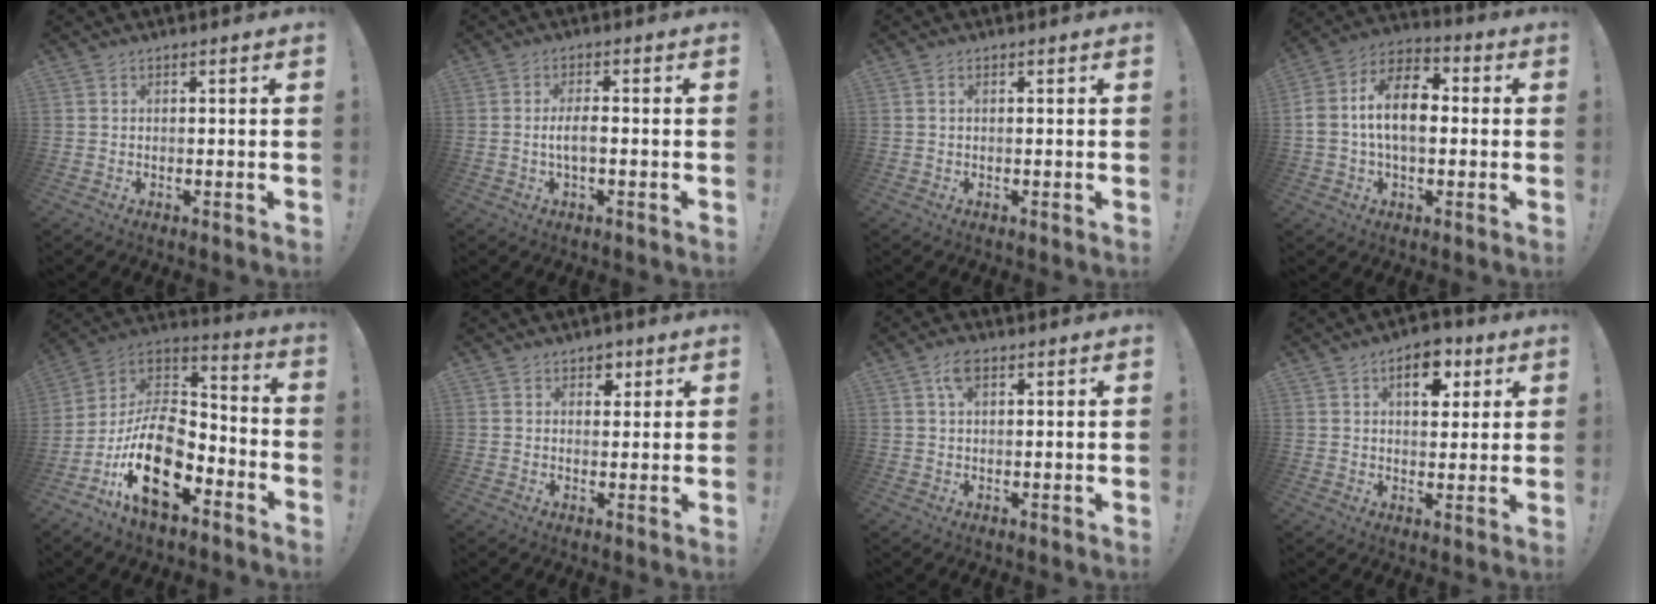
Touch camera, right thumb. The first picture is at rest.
{"total": 4.3, "force": [-1.0, 1.2, 4.1], "torque": [-0.090, 0.001, -0.019]}
{"total": 0.5, "force": [0.1, 0.2, 0.5], "torque": [-0.012, 0.003, 0.001]}
{"total": 15.0, "force": [0.4, 9.5, 11.6], "torque": [-0.224, 0.017, 0.006]}
{"total": 21.2, "force": [-8.7, 11.9, 15.3], "torque": [-0.286, 0.040, -0.144]}
{"total": 3.8, "force": [2.0, 3.0, 1.2], "torque": [0.000, -0.012, 0.031]}
{"total": 4.1, "force": [1.7, 2.1, 3.1], "torque": [-0.054, 0.000, 0.028]}
{"total": 9.0, "force": [3.6, 5.4, 6.1], "torque": [-0.066, -0.005, 0.059]}